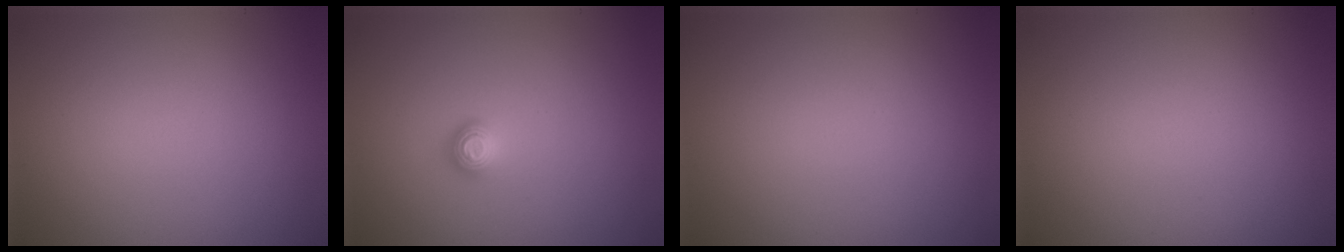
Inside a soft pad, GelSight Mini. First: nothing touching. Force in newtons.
{"total": 1.0, "press": 1.0, "slide": 0.1}
{"total": 0.0}
{"total": 0.0}